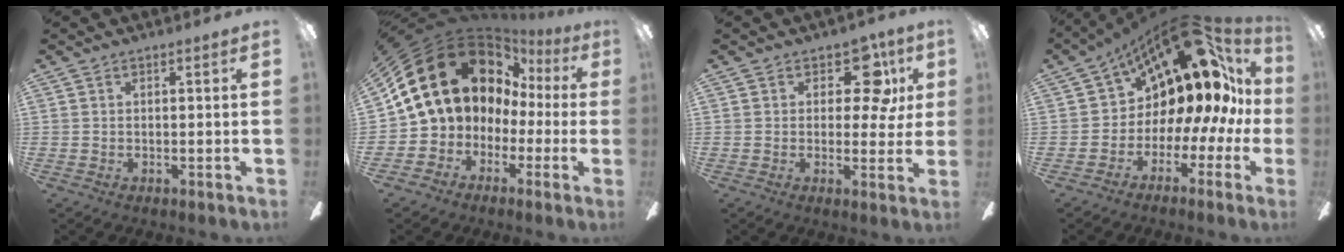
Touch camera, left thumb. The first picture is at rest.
{"total": 21.2, "force": [7.9, 16.1, 11.4], "torque": [-0.230, -0.046, 0.168]}
{"total": 10.6, "force": [4.0, 6.2, 7.6], "torque": [-0.099, -0.006, 0.065]}
{"total": 15.9, "force": [11.5, 7.2, 8.3], "torque": [-0.128, -0.096, 0.203]}